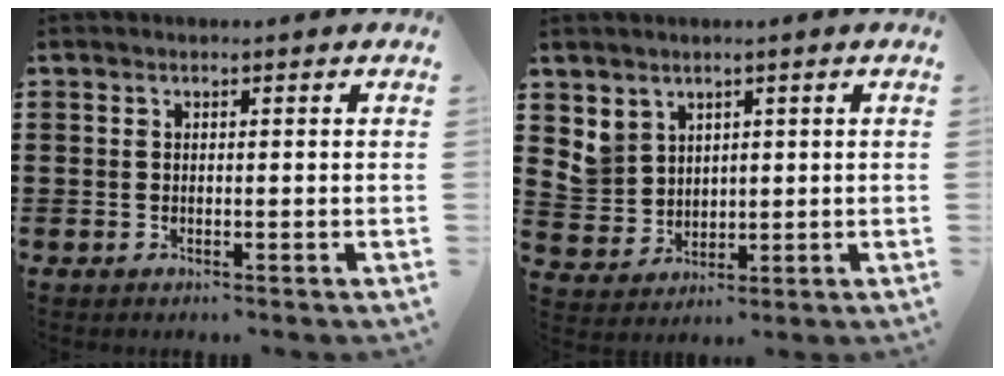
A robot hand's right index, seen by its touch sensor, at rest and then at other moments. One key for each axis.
{"total": 4.4, "fx": 2.3, "fy": 3.6, "fz": 0.8, "tx": -0.043, "ty": 0.002, "tz": 0.043}